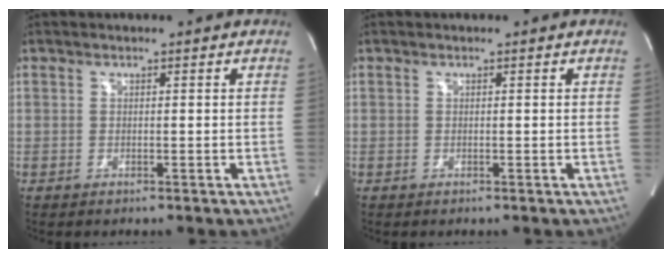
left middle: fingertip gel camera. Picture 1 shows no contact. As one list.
[{"total": 0.0}]